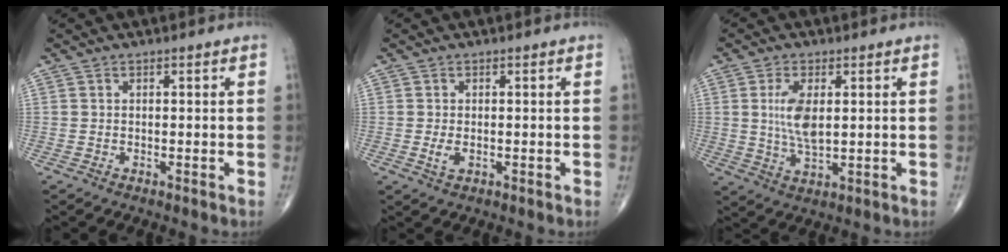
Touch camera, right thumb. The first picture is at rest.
{"total": 2.0, "force": [-0.3, 1.1, 1.7], "torque": [-0.036, -0.005, -0.006]}
{"total": 7.6, "force": [1.3, 3.6, 6.6], "torque": [-0.124, -0.011, 0.029]}